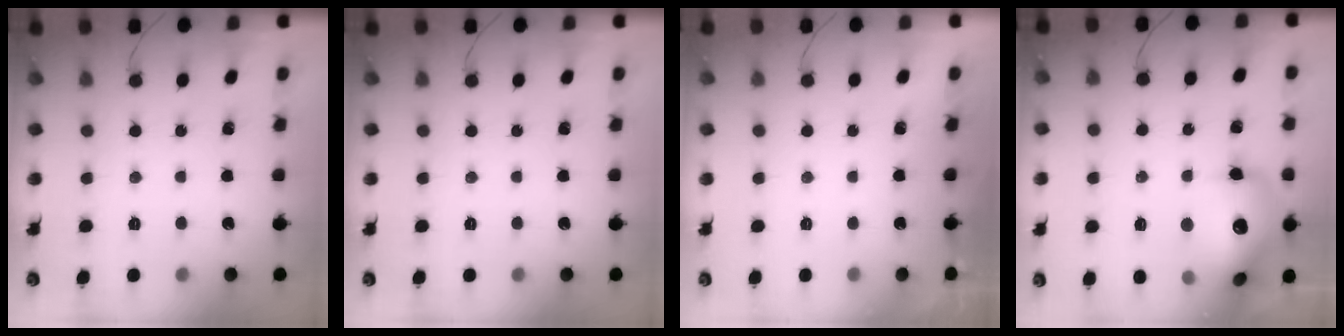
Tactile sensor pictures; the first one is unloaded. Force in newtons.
{"total": 0.0}
{"total": 1.8, "press": 0.1, "slide": 1.8}
{"total": 20.2, "press": 20.1, "slide": 2.6}